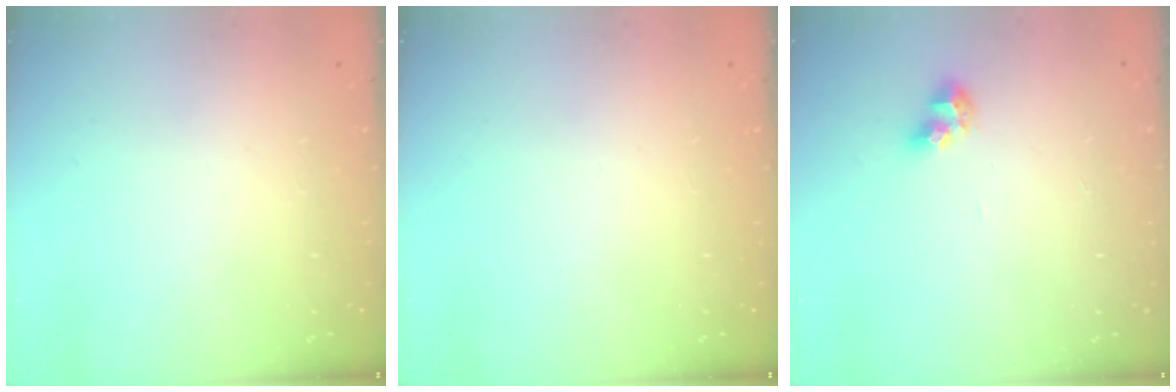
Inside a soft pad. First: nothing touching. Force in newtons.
{"total": 0.0}
{"total": 5.4, "press": 5.3, "slide": 1.1}